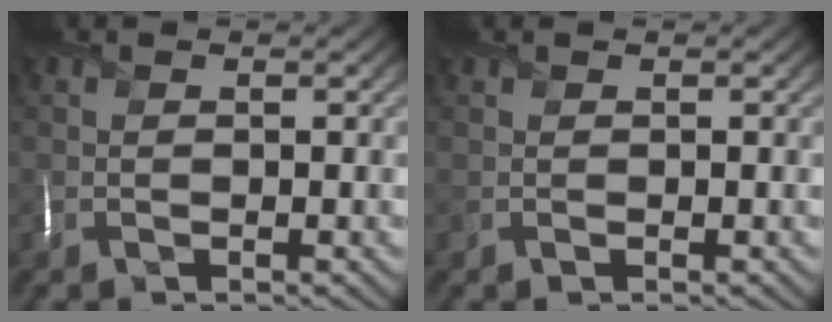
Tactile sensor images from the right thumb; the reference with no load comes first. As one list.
[{"total": 0.6, "force": [0.5, 0.1, 0.1], "torque": [-0.006, 0.001, 0.014]}]